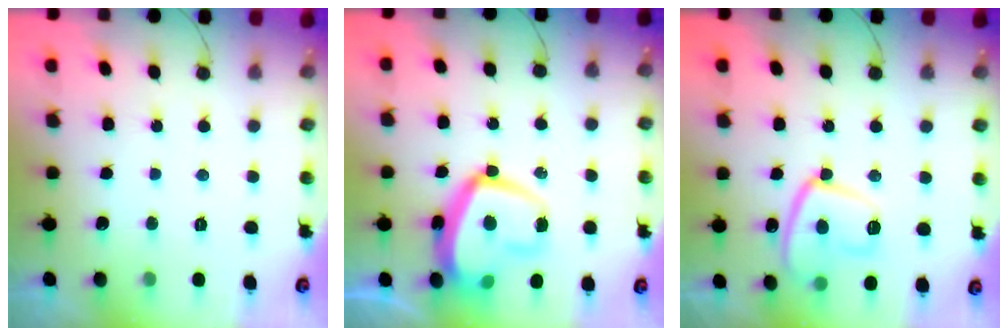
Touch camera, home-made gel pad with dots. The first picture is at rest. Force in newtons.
{"total": 17.8, "press": 17.7, "slide": 1.9}
{"total": 13.1, "press": 13.1, "slide": 1.2}